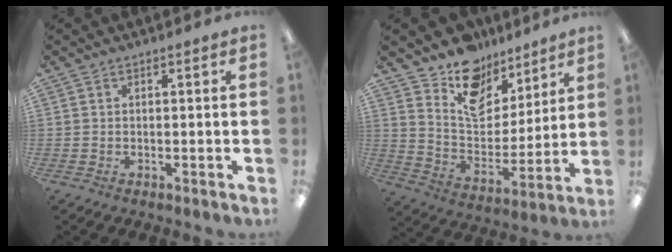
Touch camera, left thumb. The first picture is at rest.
{"total": 13.1, "force": [10.3, 7.5, 3.3], "torque": [-0.060, -0.086, 0.189]}